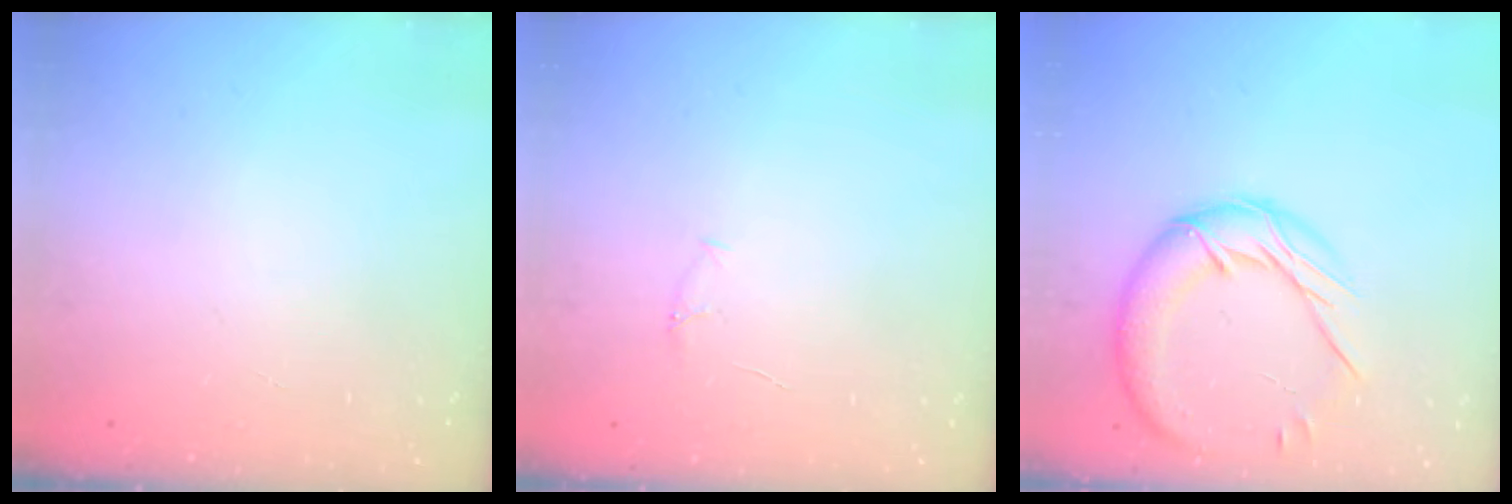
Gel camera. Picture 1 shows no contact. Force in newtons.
{"total": 3.8, "press": 3.6, "slide": 1.1}
{"total": 15.4, "press": 15.4, "slide": 1.3}